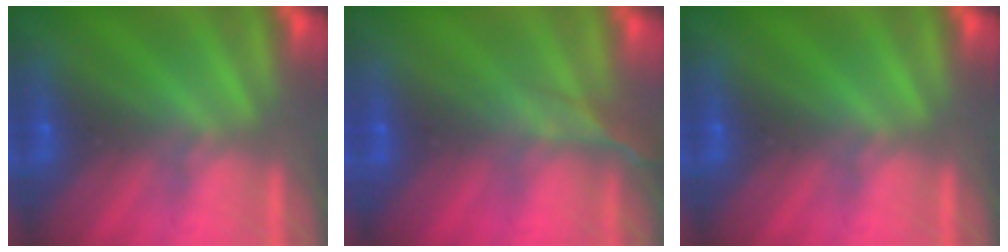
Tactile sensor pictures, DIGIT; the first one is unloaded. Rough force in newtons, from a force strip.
{"total": 2.6}
{"total": 0.0}